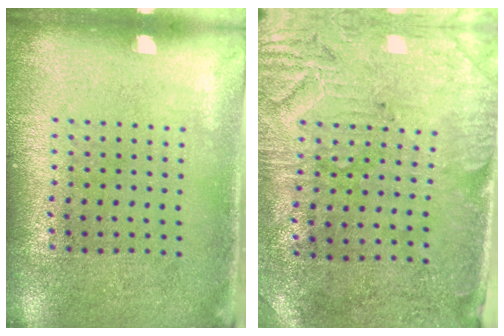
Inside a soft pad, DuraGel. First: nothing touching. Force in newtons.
{"total": 3.1, "press": 2.6, "slide": 1.6}